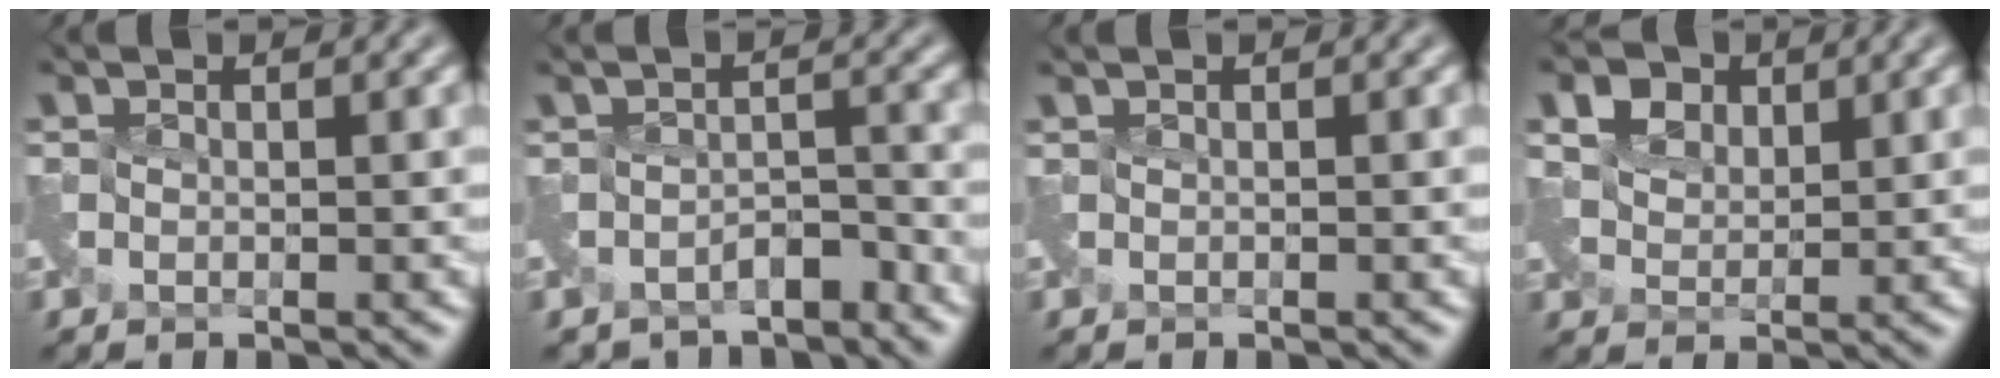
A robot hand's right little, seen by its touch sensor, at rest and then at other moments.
{"total": 3.6, "force": [-3.0, 1.4, 1.3], "torque": [-0.013, -0.014, -0.048]}
{"total": 0.0}
{"total": 6.0, "force": [3.9, 3.5, 2.8], "torque": [-0.069, 0.012, 0.060]}